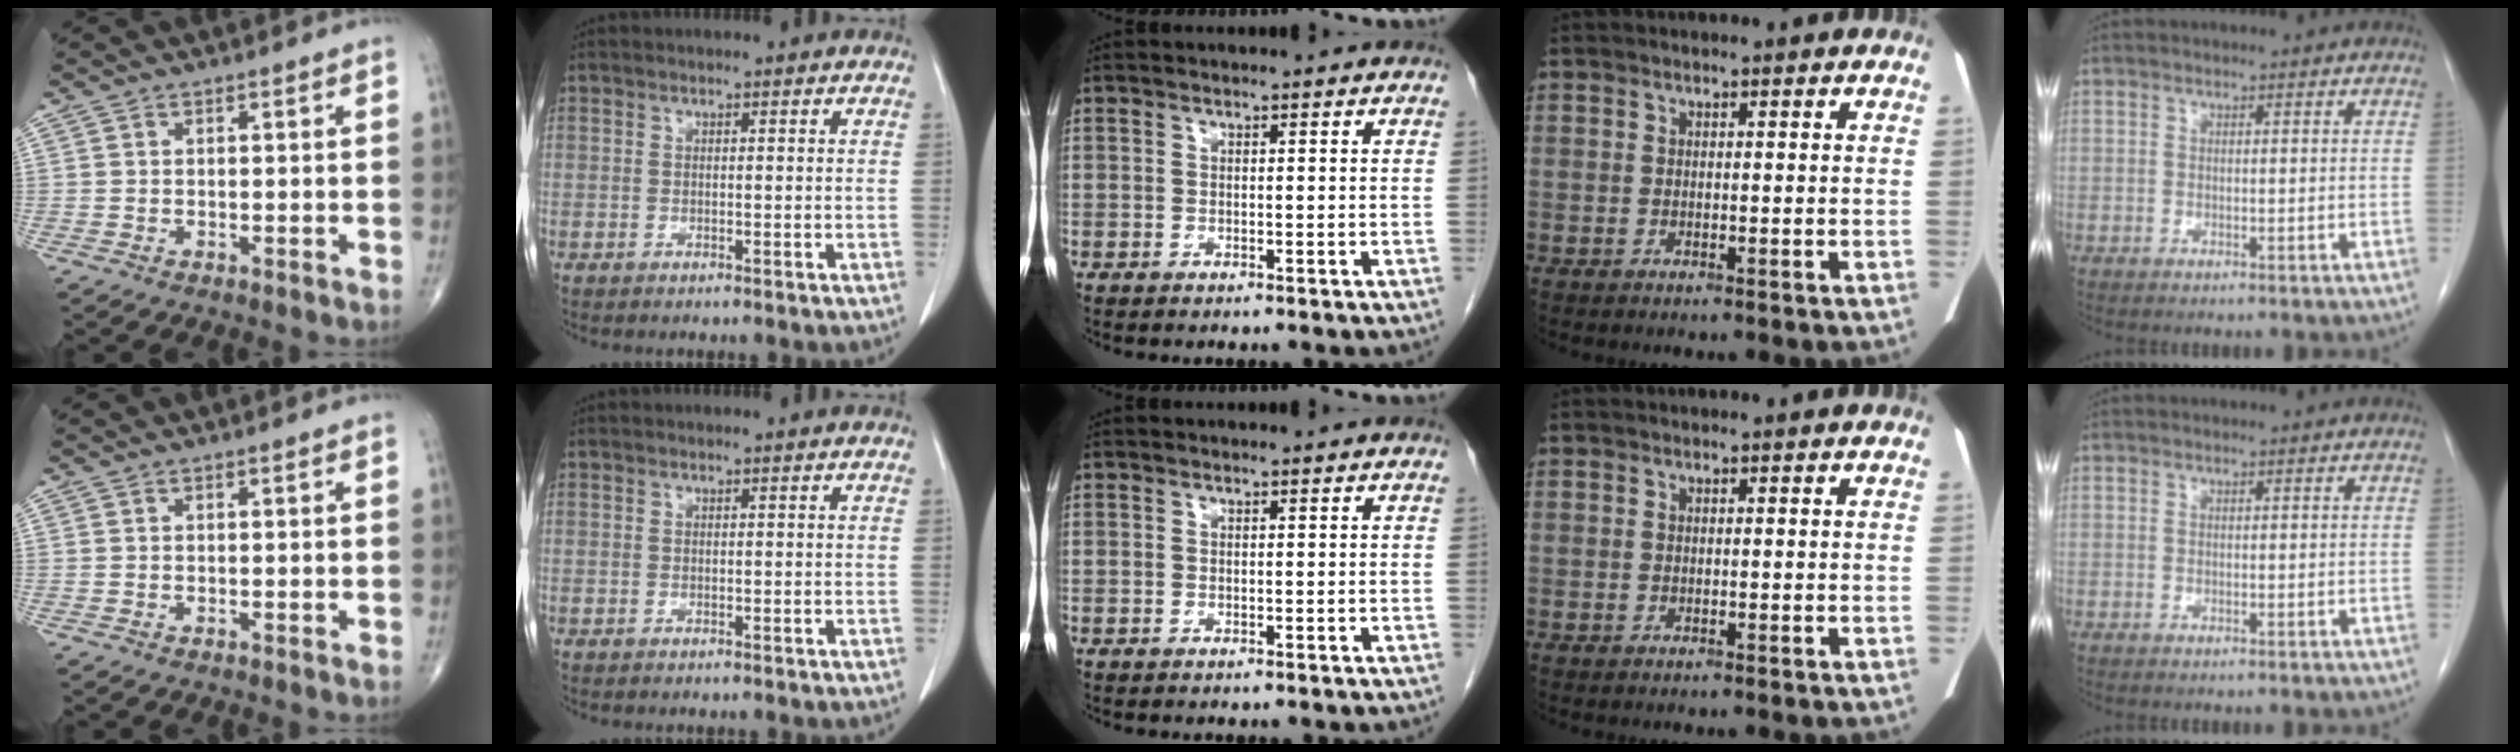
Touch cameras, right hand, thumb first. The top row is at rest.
{}